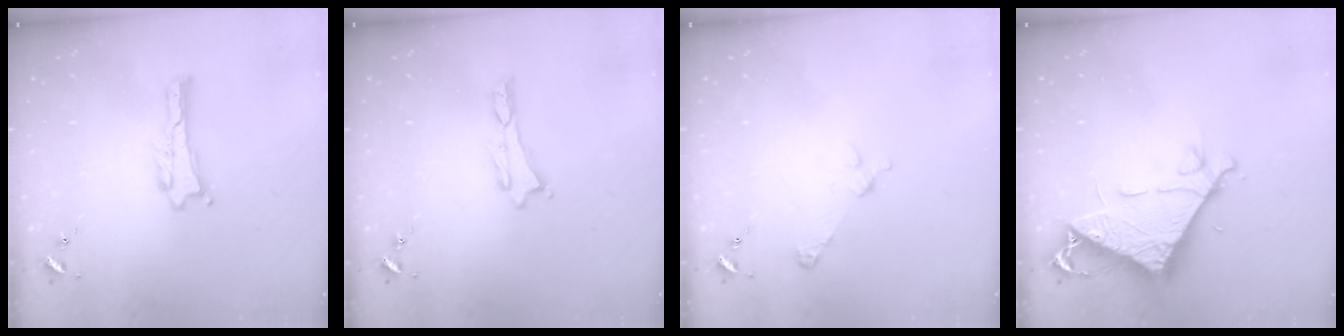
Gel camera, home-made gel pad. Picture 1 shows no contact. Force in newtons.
{"total": 0.0}
{"total": 2.9, "press": 2.9, "slide": 0.3}
{"total": 8.1, "press": 8.1, "slide": 0.6}